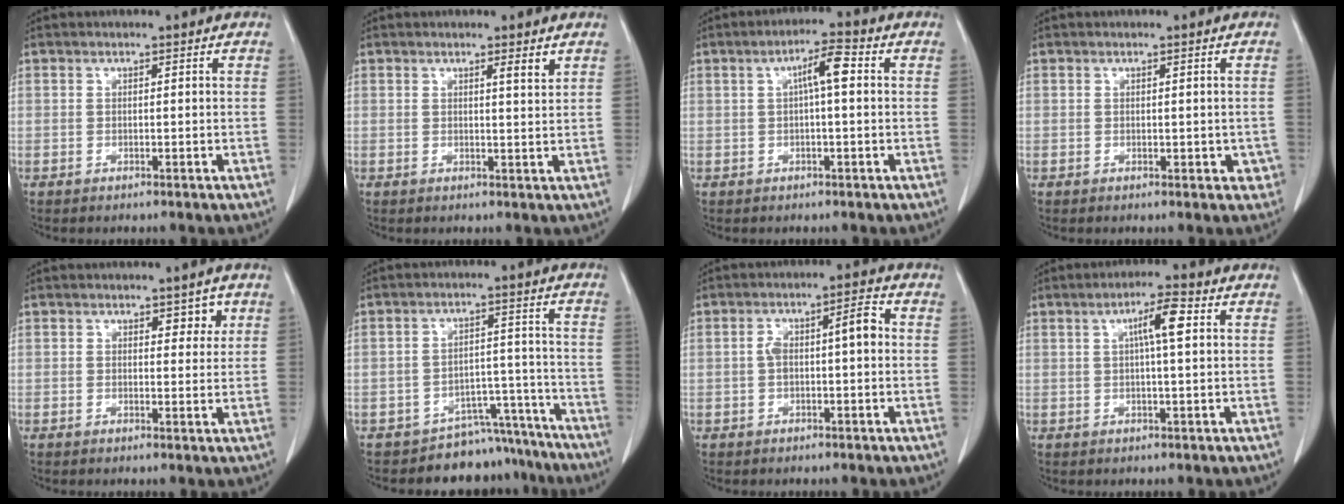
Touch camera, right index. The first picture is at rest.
{"total": 1.9, "force": [1.3, -0.1, 1.4], "torque": [-0.019, -0.006, 0.018]}
{"total": 4.7, "force": [0.8, 0.6, 4.6], "torque": [-0.076, 0.014, 0.009]}
{"total": 2.3, "force": [-0.3, 1.4, 1.8], "torque": [-0.010, 0.005, 0.001]}
{"total": 2.7, "force": [1.4, 1.5, 1.8], "torque": [-0.013, 0.001, 0.019]}
{"total": 8.9, "force": [-7.9, 4.0, -0.6], "torque": [0.043, 0.066, -0.106]}
{"total": 5.7, "force": [0.3, 1.5, 5.5], "torque": [-0.101, 0.030, 0.004]}
{"total": 5.1, "force": [1.4, 0.3, 4.9], "torque": [-0.084, 0.008, 0.020]}